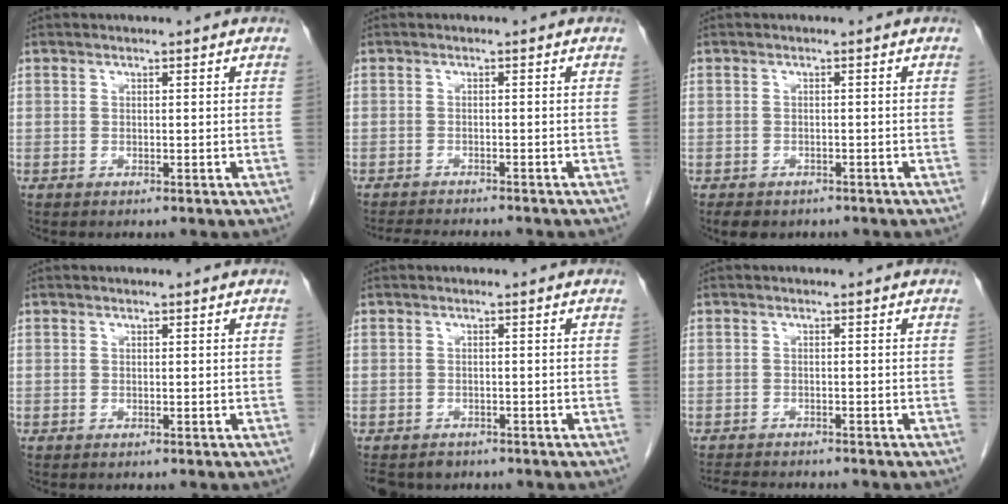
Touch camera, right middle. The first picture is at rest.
{"total": 6.0, "force": [-5.6, 0.4, 2.0], "torque": [-0.031, -0.014, -0.085]}
{"total": 4.4, "force": [-3.4, 2.3, 1.6], "torque": [-0.024, -0.002, -0.040]}
{"total": 0.0}
{"total": 5.7, "force": [-4.3, 3.6, 1.3], "torque": [-0.021, -0.006, -0.062]}
{"total": 6.0, "force": [-5.6, 0.7, 1.9], "torque": [-0.031, -0.013, -0.086]}